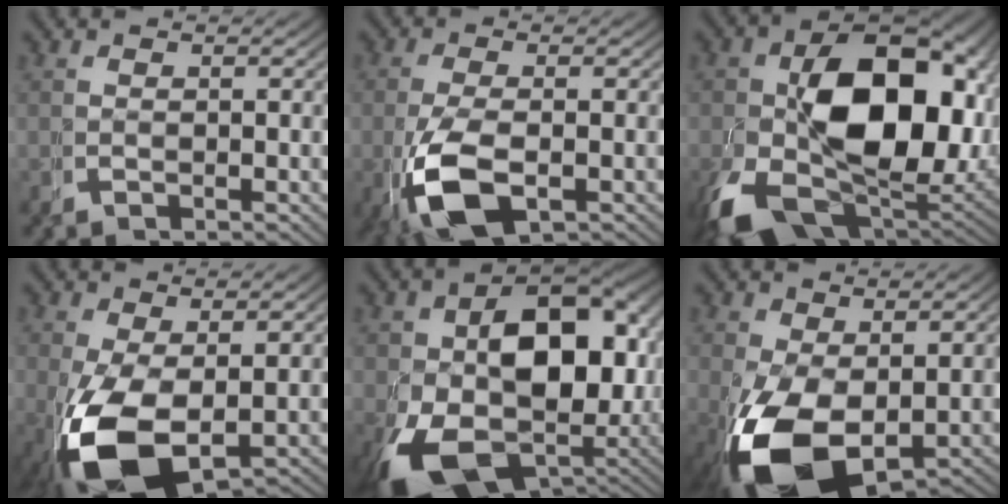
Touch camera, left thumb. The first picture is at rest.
{"total": 6.5, "force": [-2.0, 3.5, 5.0], "torque": [-0.126, -0.023, -0.015]}
{"total": 21.4, "force": [-3.1, 14.1, 15.8], "torque": [-0.286, -0.078, -0.012]}
{"total": 8.1, "force": [-1.8, 4.4, 6.5], "torque": [-0.139, -0.033, -0.007]}
{"total": 17.8, "force": [-3.6, 11.9, 12.7], "torque": [-0.242, -0.077, -0.013]}
{"total": 8.6, "force": [-2.4, 5.0, 6.5], "torque": [-0.138, -0.037, -0.015]}